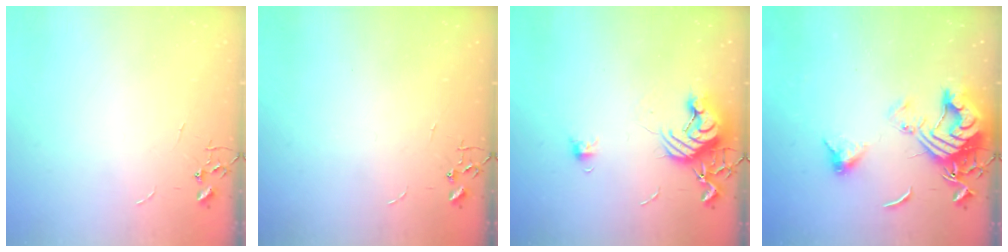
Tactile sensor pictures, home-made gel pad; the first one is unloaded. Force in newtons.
{"total": 0.0}
{"total": 11.4, "press": 11.3, "slide": 1.2}
{"total": 14.5, "press": 14.4, "slide": 1.6}